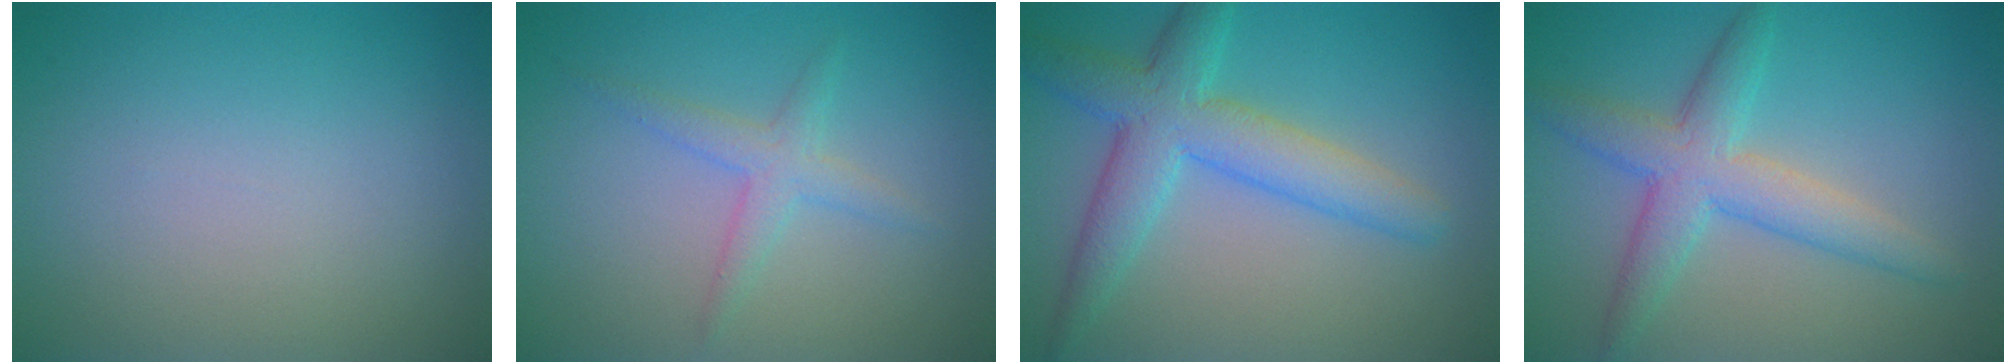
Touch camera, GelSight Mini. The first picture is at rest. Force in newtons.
{"total": 2.1, "press": 2.1, "slide": 0.1}
{"total": 5.8, "press": 5.8, "slide": 0.2}
{"total": 4.8, "press": 4.8, "slide": 0.1}